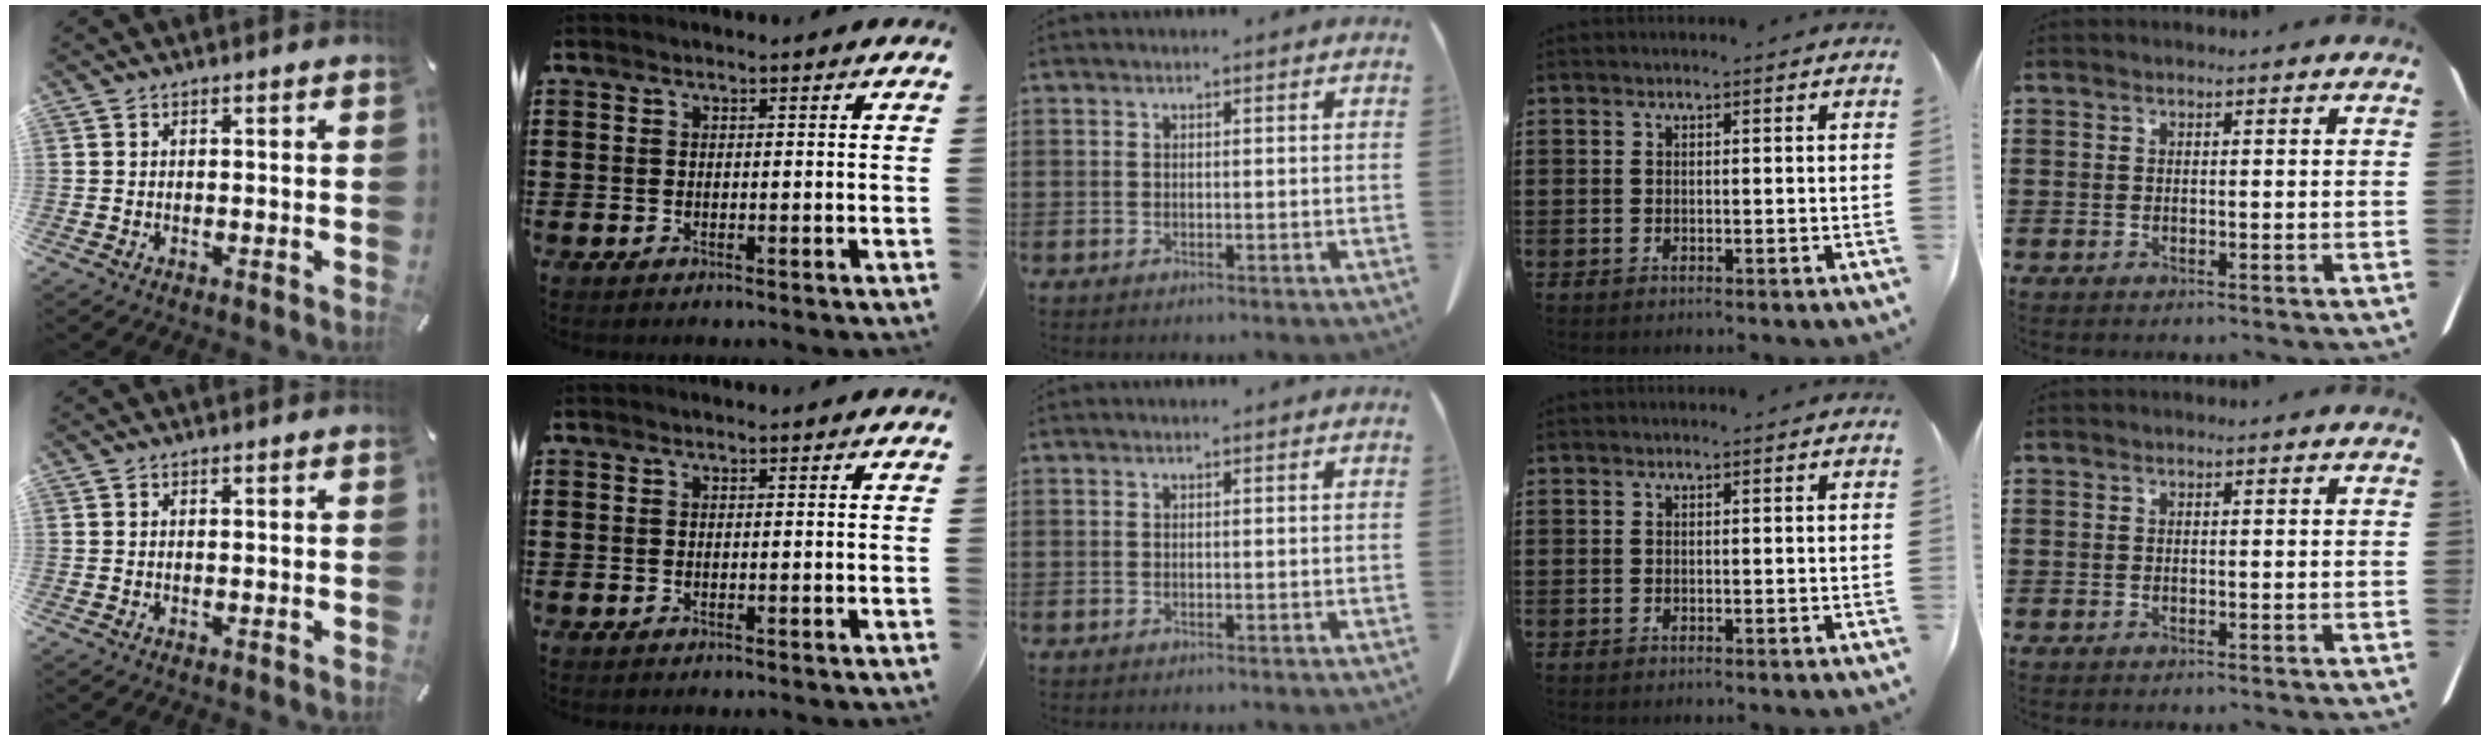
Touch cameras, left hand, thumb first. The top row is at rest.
{}